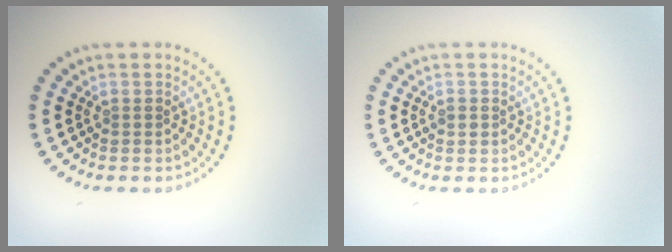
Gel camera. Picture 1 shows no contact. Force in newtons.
{"total": 1.1, "press": 1.1, "slide": 0.1}